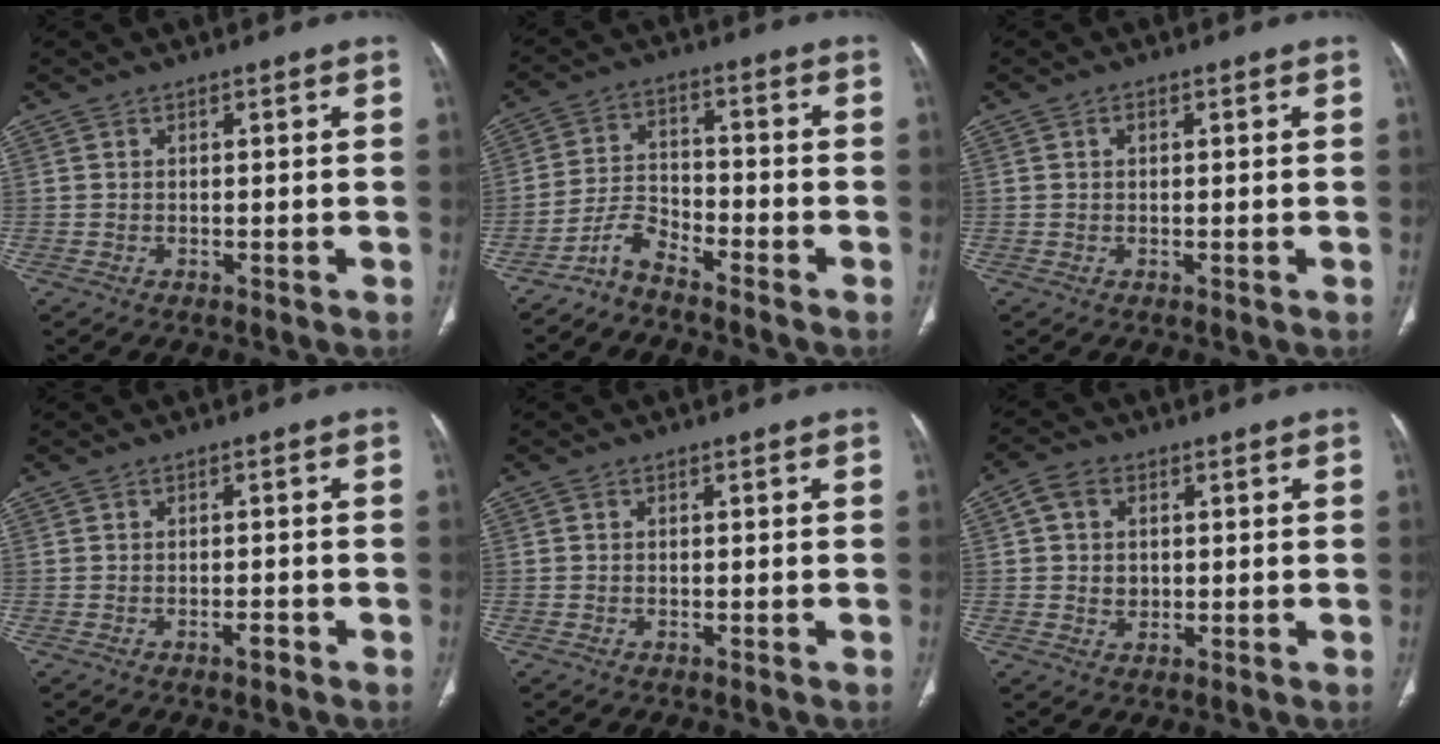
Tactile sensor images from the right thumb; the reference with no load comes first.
{"total": 5.1, "force": [-4.5, 1.3, 1.9], "torque": [-0.037, 0.038, -0.095]}
{"total": 0.7, "force": [0.2, 0.5, 0.5], "torque": [-0.006, 0.003, 0.003]}
{"total": 1.4, "force": [-0.9, 0.5, 0.9], "torque": [-0.013, 0.007, -0.013]}
{"total": 0.0}
{"total": 5.5, "force": [1.0, 4.4, 3.3], "torque": [-0.048, 0.001, 0.018]}